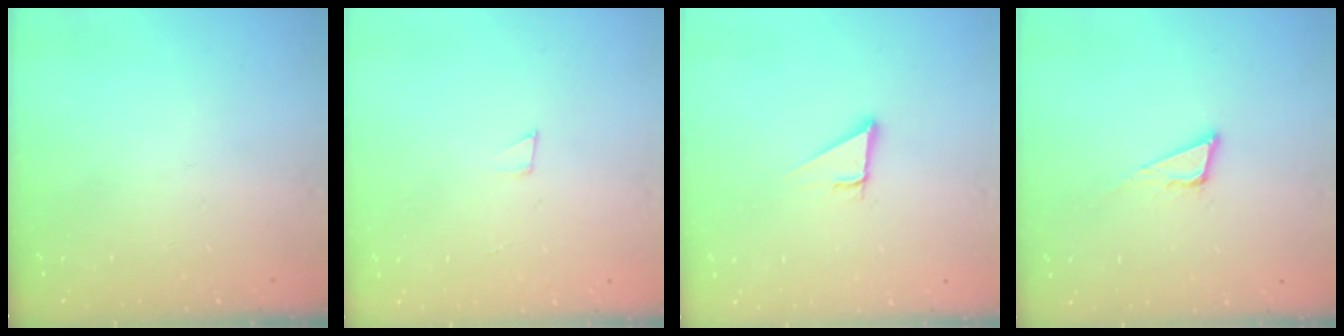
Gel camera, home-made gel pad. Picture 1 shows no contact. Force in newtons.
{"total": 2.0, "press": 2.0, "slide": 0.0}
{"total": 2.8, "press": 2.8, "slide": 0.0}
{"total": 7.0, "press": 6.4, "slide": 2.8}